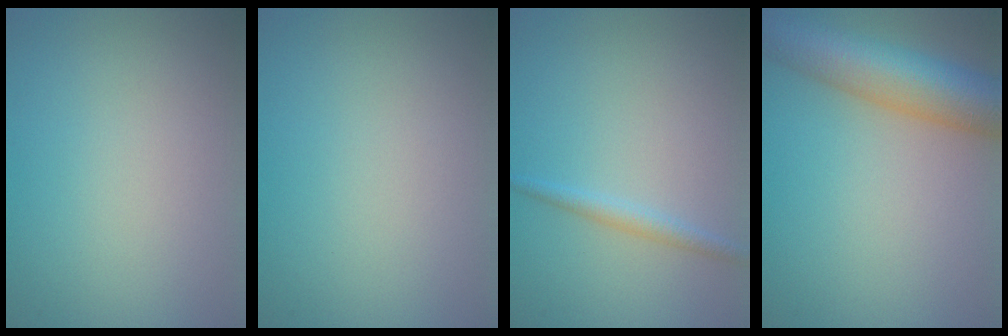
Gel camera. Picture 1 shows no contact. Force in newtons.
{"total": 0.0}
{"total": 1.4, "press": 1.4, "slide": 0.1}
{"total": 8.7, "press": 8.7, "slide": 0.3}